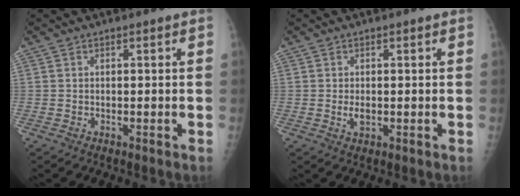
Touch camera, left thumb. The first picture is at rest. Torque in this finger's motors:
{"motor_torque": [-0.10, -0.13, 0.28, 0.09, 0.00]}